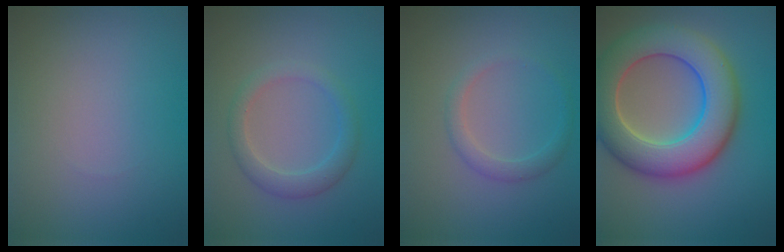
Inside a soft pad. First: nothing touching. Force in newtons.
{"total": 2.6, "press": 2.6, "slide": 0.1}
{"total": 1.8, "press": 1.8, "slide": 0.2}
{"total": 10.3, "press": 10.3, "slide": 0.7}